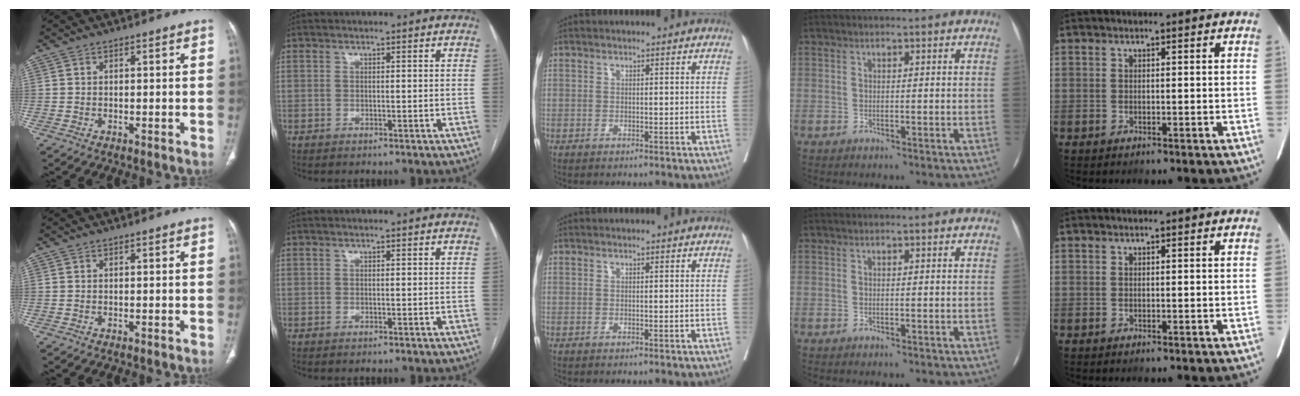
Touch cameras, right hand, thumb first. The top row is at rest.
{}